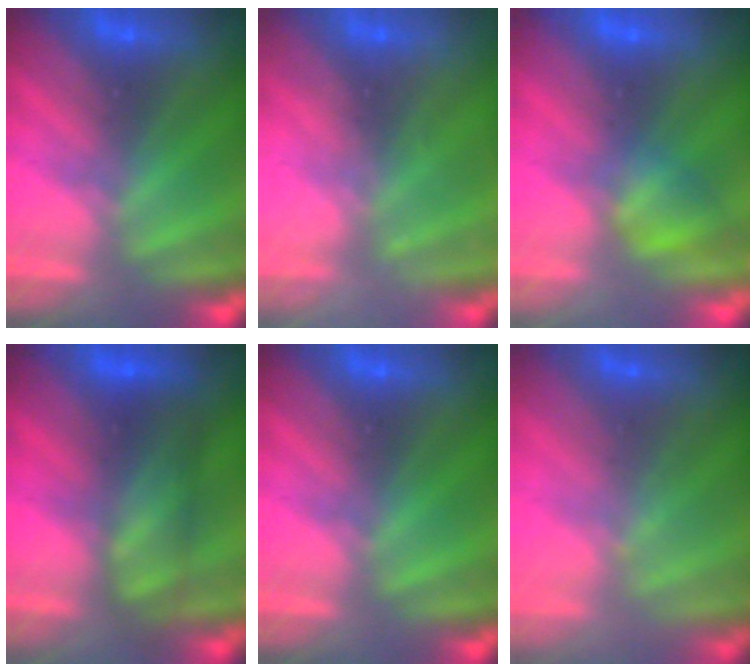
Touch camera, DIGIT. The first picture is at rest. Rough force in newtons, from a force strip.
{"total": 2.4}
{"total": 1.6}
{"total": 8.5}
{"total": 0.0}
{"total": 1.8}